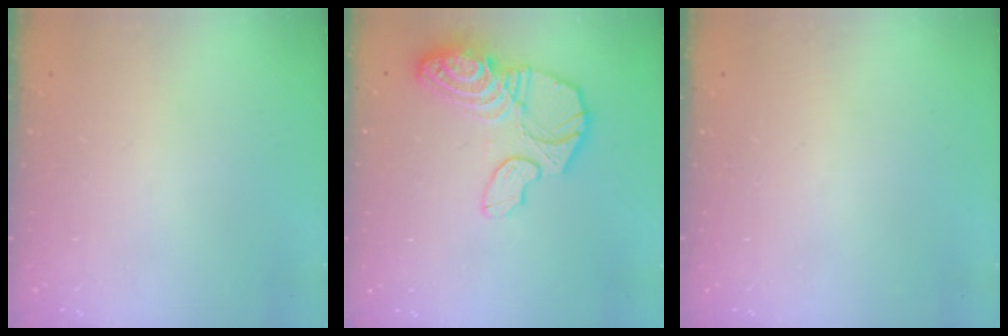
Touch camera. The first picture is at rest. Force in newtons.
{"total": 16.4, "press": 16.4, "slide": 1.5}
{"total": 0.0}